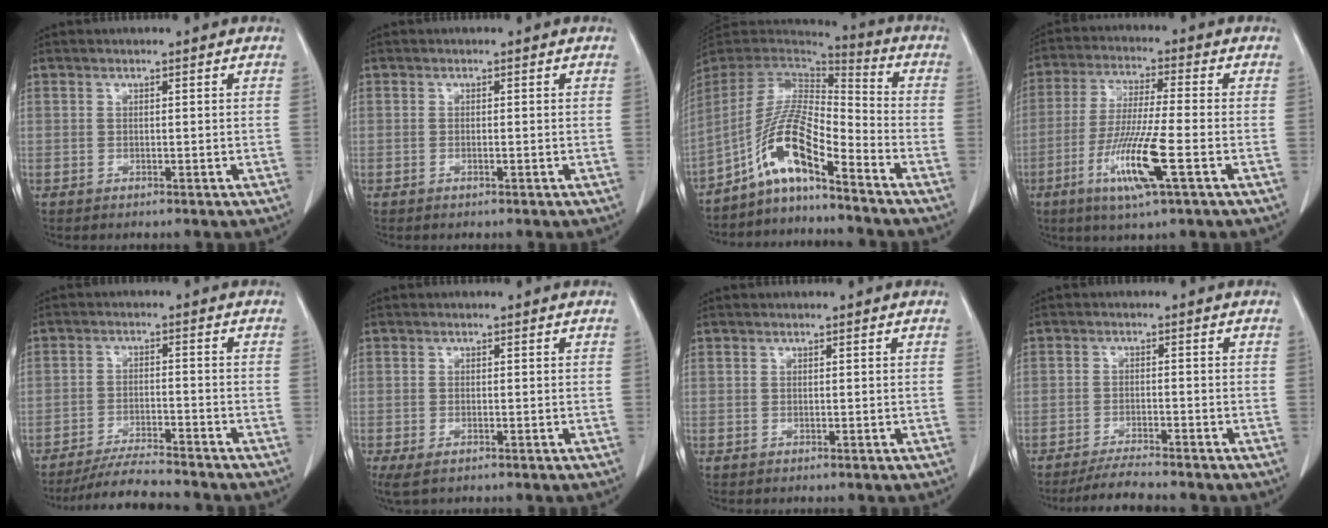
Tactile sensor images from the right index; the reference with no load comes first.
{"total": 0.0}
{"total": 11.1, "force": [-7.1, 1.5, 8.4], "torque": [-0.166, 0.013, -0.134]}
{"total": 11.3, "force": [-4.2, 0.1, 10.5], "torque": [-0.204, -0.020, -0.081]}
{"total": 7.9, "force": [-7.5, 0.2, 2.5], "torque": [-0.036, -0.015, -0.129]}
{"total": 3.3, "force": [-2.1, 1.2, 2.3], "torque": [-0.044, -0.009, -0.032]}
{"total": 0.0}
{"total": 4.1, "force": [-4.0, 0.2, 1.2], "torque": [-0.019, -0.015, -0.070]}